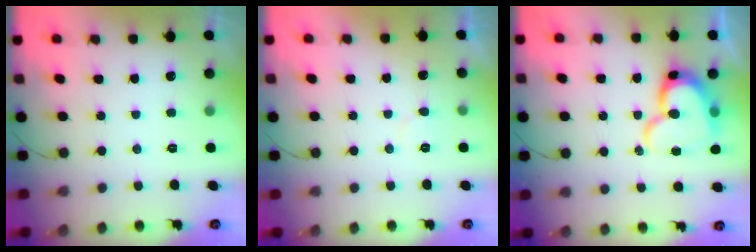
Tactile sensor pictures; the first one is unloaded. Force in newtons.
{"total": 3.1, "press": 3.1, "slide": 0.2}
{"total": 15.1, "press": 15.0, "slide": 1.2}